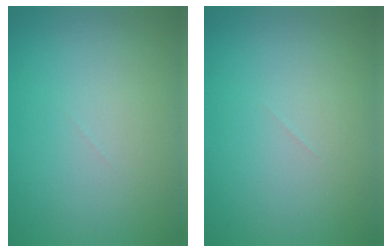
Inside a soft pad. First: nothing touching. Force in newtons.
{"total": 0.0}